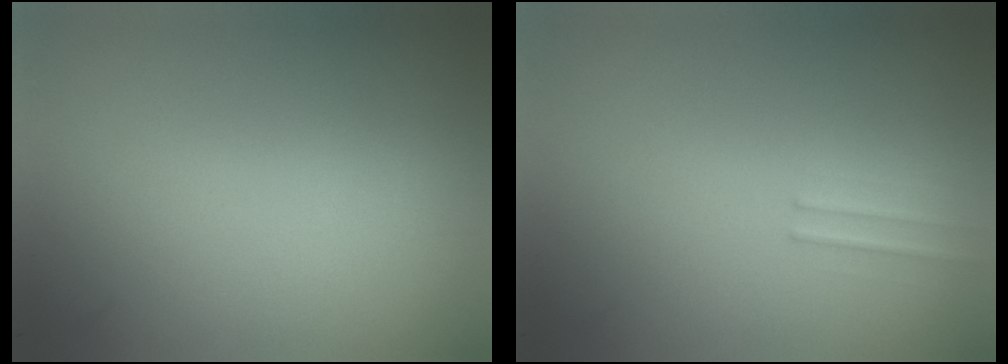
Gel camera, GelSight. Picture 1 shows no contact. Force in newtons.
{"total": 1.1}